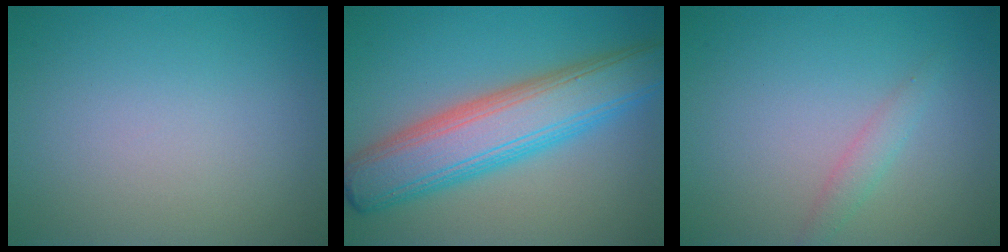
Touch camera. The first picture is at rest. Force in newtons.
{"total": 8.8, "press": 8.8, "slide": 0.1}
{"total": 1.3, "press": 1.3, "slide": 0.0}